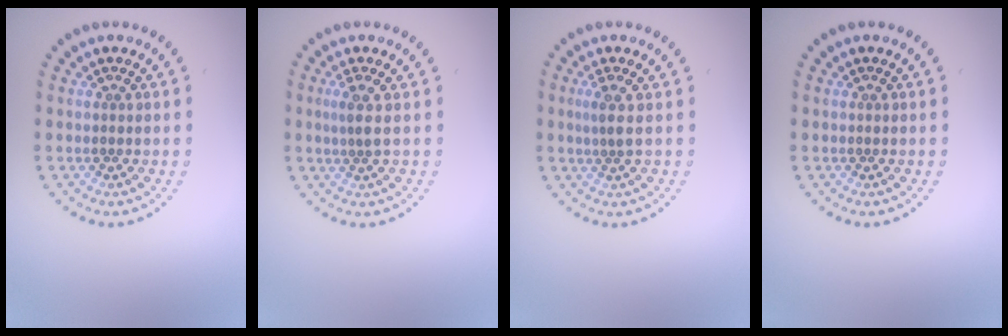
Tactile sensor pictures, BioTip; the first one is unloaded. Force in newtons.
{"total": 1.7, "press": 1.2, "slide": 1.2}
{"total": 1.7, "press": 1.2, "slide": 1.2}
{"total": 0.0}